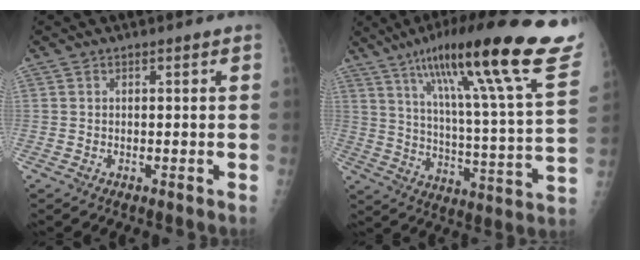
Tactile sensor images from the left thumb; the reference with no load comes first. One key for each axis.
{"total": 30.5, "fx": 19.2, "fy": 3.9, "fz": 23.4, "tx": -0.340, "ty": -0.055, "tz": 0.284}